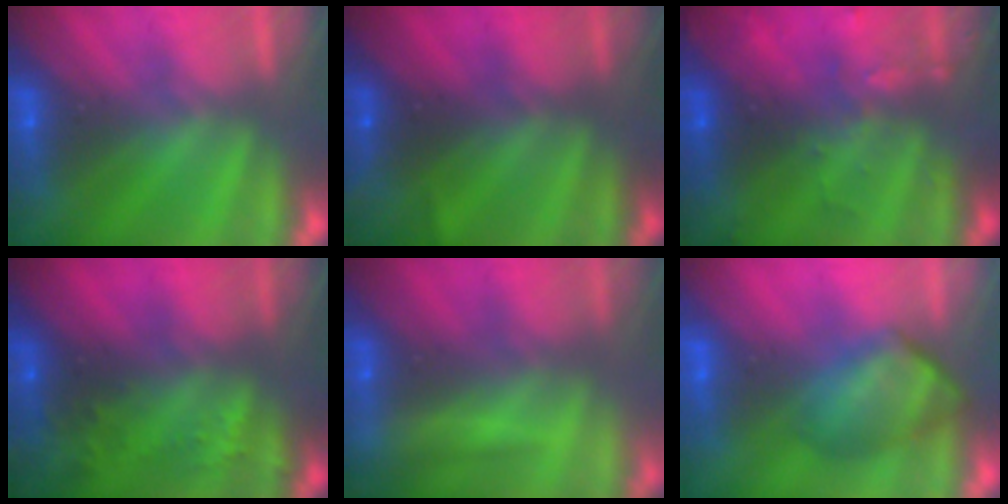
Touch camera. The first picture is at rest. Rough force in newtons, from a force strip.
{"total": 1.7}
{"total": 2.9}
{"total": 7.3}
{"total": 2.2}
{"total": 4.7}